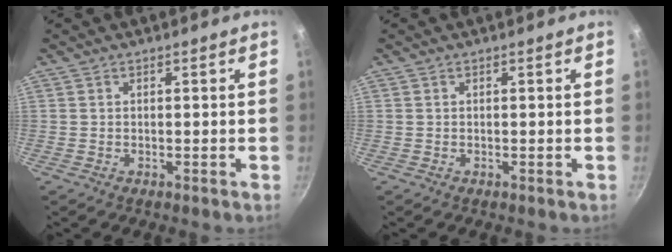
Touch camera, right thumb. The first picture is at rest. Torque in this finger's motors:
{"motor_torque": [0.00, 0.00, -0.02, 0.02, 0.00]}